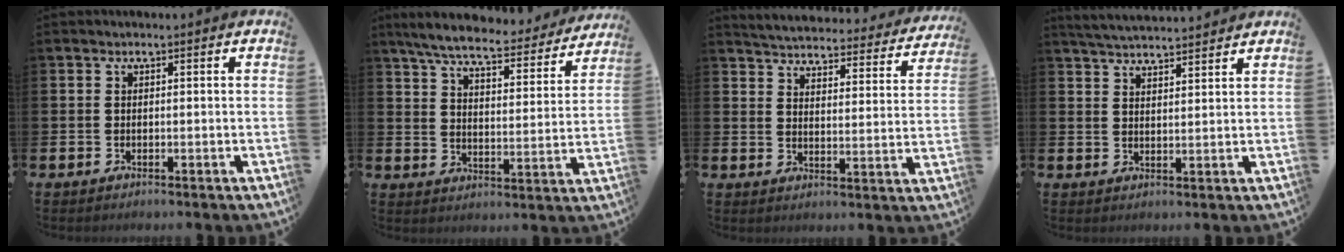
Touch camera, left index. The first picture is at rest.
{"total": 7.6, "force": [6.9, 0.8, 3.0], "torque": [-0.089, -0.041, 0.119]}
{"total": 4.4, "force": [4.3, 0.6, 0.6], "torque": [-0.038, -0.036, 0.070]}
{"total": 4.3, "force": [4.3, 0.1, 0.3], "torque": [-0.017, -0.022, 0.078]}